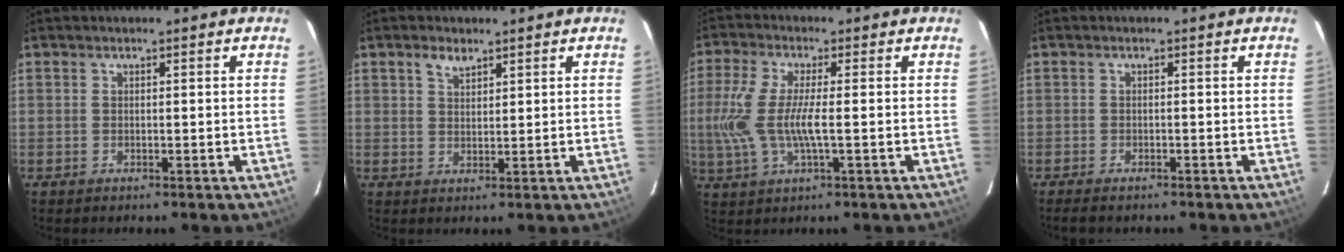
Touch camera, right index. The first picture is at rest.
{"total": 2.7, "force": [1.8, 1.4, 1.3], "torque": [-0.023, 0.006, 0.035]}
{"total": 9.6, "force": [-0.9, 2.1, 9.4], "torque": [-0.203, -0.004, -0.016]}
{"total": 3.1, "force": [-2.6, 0.9, 1.4], "torque": [-0.032, -0.011, -0.043]}